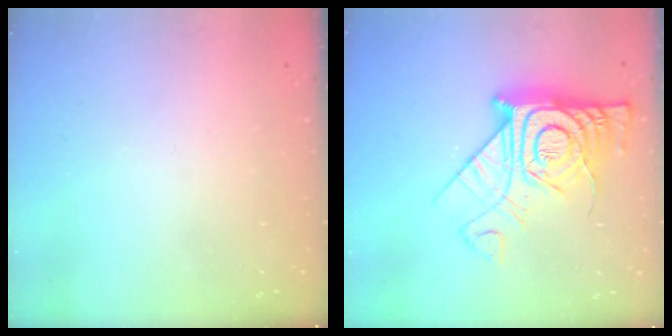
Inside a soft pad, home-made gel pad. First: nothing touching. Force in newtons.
{"total": 19.5, "press": 19.4, "slide": 1.8}